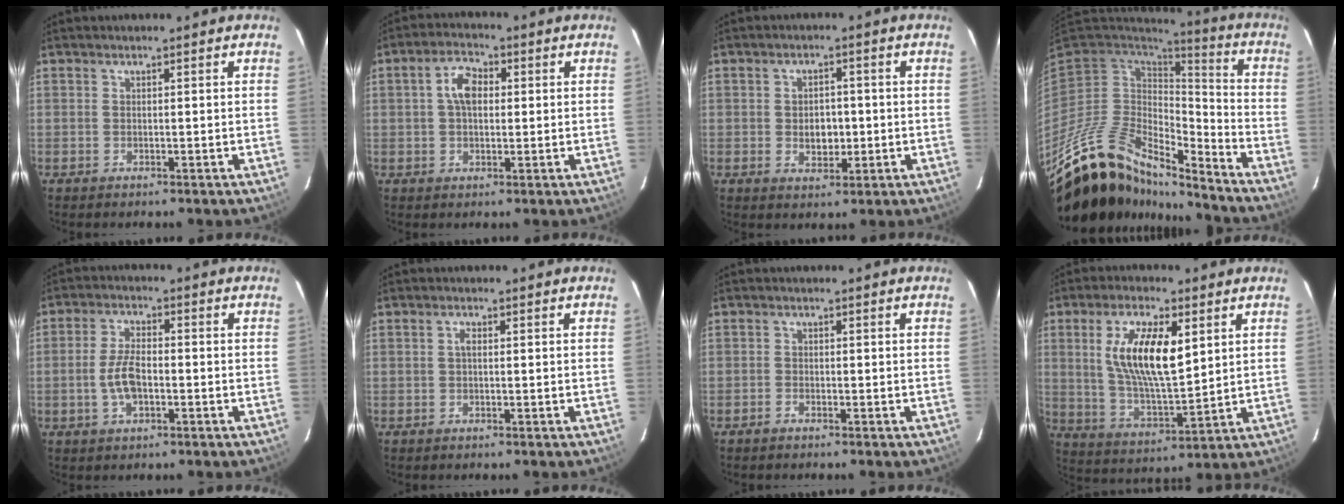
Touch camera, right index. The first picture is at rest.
{"total": 5.4, "force": [0.8, 3.4, 4.1], "torque": [-0.077, 0.018, 0.014]}
{"total": 4.5, "force": [-0.5, 3.3, 3.1], "torque": [-0.053, 0.001, -0.003]}
{"total": 21.7, "force": [-16.9, 8.9, 10.4], "torque": [-0.206, -0.016, -0.296]}
{"total": 5.9, "force": [-1.6, 2.6, 5.0], "torque": [-0.106, 0.005, -0.029]}
{"total": 1.0, "force": [0.0, 0.5, 0.9], "torque": [-0.018, 0.005, -0.002]}
{"total": 0.9, "force": [-0.8, 0.4, 0.1], "torque": [-0.007, 0.003, -0.020]}
{"total": 13.6, "force": [4.1, 4.8, 12.1], "torque": [-0.230, 0.003, 0.083]}